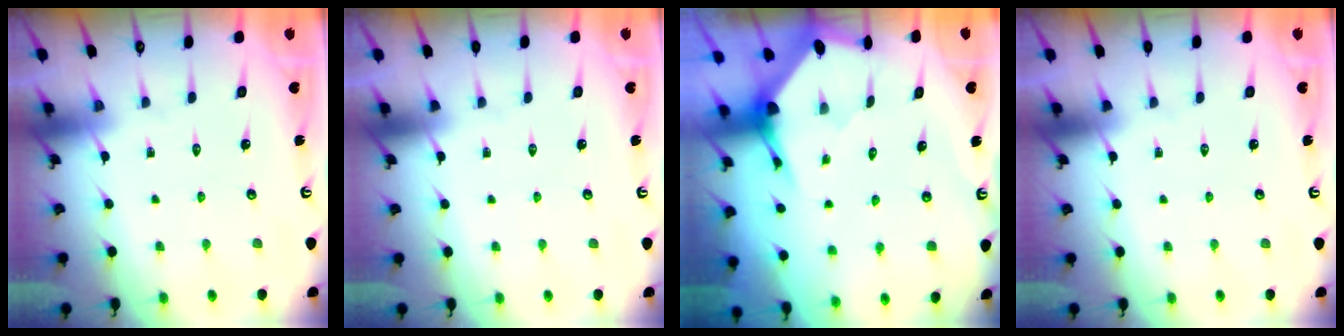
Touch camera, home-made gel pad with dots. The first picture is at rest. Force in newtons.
{"total": 0.0}
{"total": 3.6, "press": 3.6, "slide": 0.5}
{"total": 0.0}